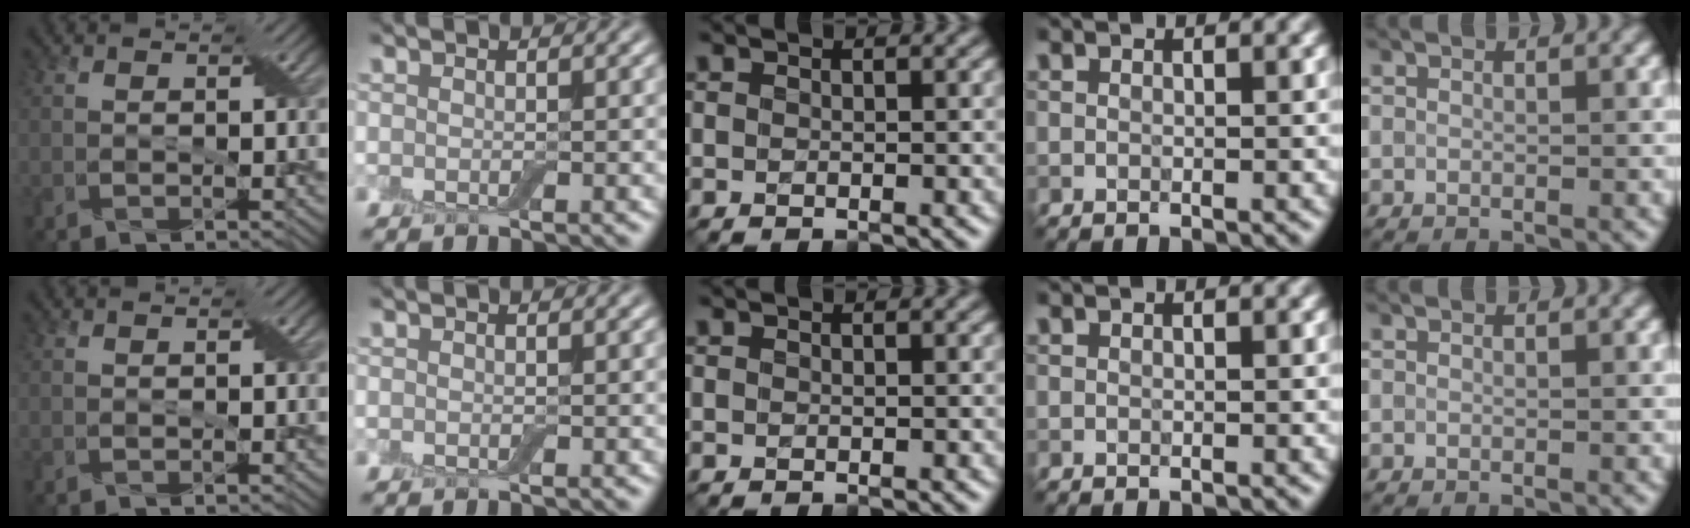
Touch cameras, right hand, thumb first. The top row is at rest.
{}